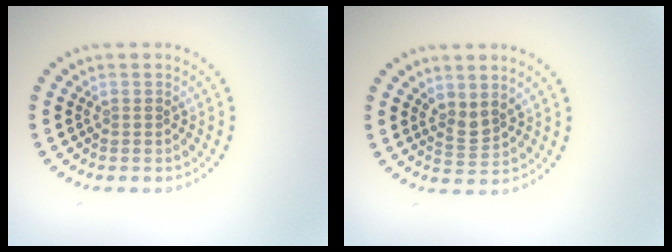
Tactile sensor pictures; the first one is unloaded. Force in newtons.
{"total": 1.8, "press": 1.4, "slide": 1.2}